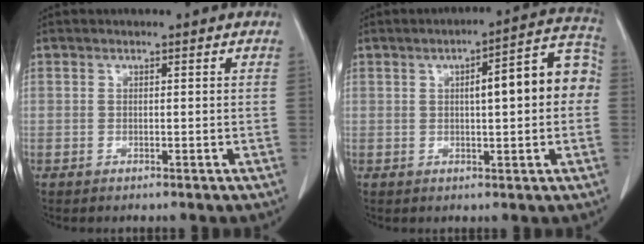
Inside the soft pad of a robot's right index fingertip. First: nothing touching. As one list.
[{"total": 10.6, "force": [0.8, 2.4, 10.3], "torque": [-0.134, 0.037, 0.010]}]